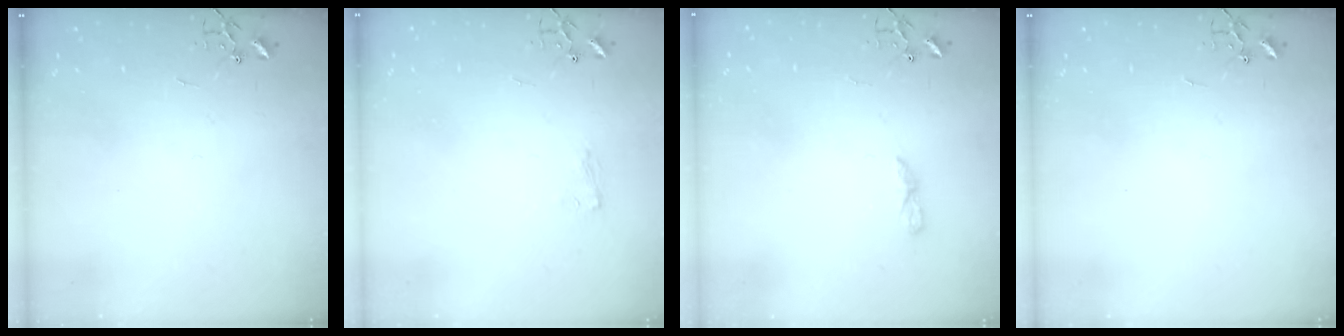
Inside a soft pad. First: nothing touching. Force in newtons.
{"total": 5.7, "press": 5.7, "slide": 0.7}
{"total": 5.3, "press": 5.3, "slide": 0.7}
{"total": 0.0}